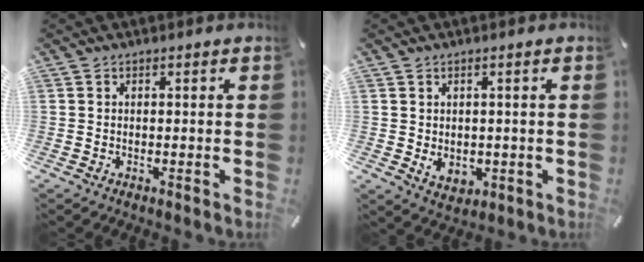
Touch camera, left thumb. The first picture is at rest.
{"total": 3.3, "force": [0.1, 2.8, 1.8], "torque": [-0.031, -0.002, 0.002]}